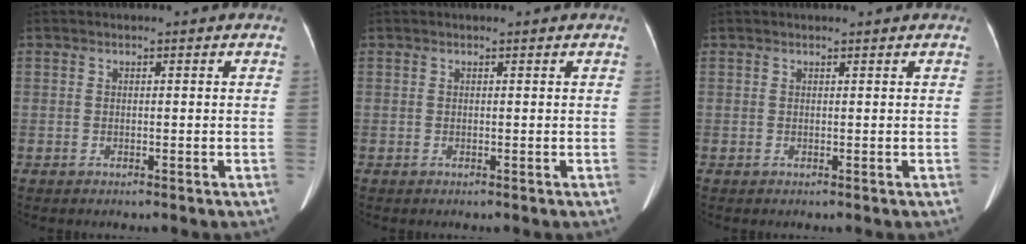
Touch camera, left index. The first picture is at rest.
{"total": 0.0}
{"total": 1.0, "force": [1.0, 0.0, 0.2], "torque": [-0.010, 0.015, 0.015]}